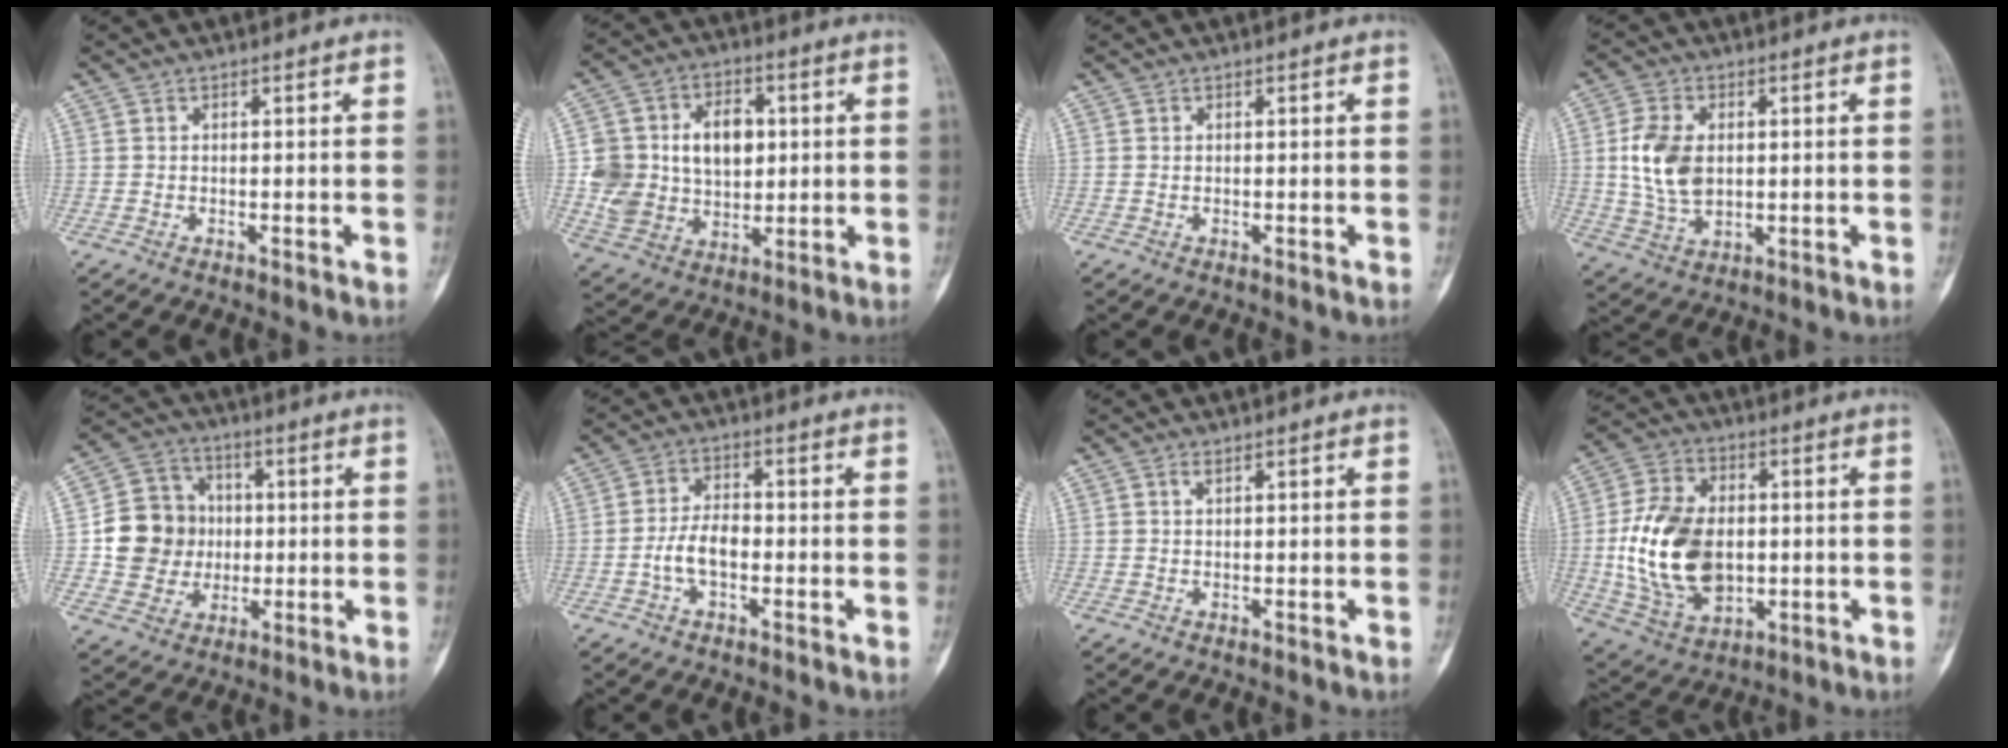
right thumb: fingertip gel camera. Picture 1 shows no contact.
{"total": 16.3, "force": [1.9, 12.4, 10.5], "torque": [-0.147, 0.007, 0.047]}
{"total": 0.0}
{"total": 10.4, "force": [1.1, 6.8, 7.8], "torque": [-0.151, -0.005, 0.029]}
{"total": 12.8, "force": [0.0, 11.7, 5.1], "torque": [-0.054, 0.019, 0.005]}
{"total": 5.7, "force": [-1.6, 3.2, 4.5], "torque": [-0.081, 0.022, -0.034]}
{"total": 0.8, "force": [0.4, 0.3, 0.5], "torque": [-0.011, 0.002, 0.008]}
{"total": 18.9, "force": [-0.5, 12.6, 14.2], "torque": [-0.249, 0.001, 0.005]}